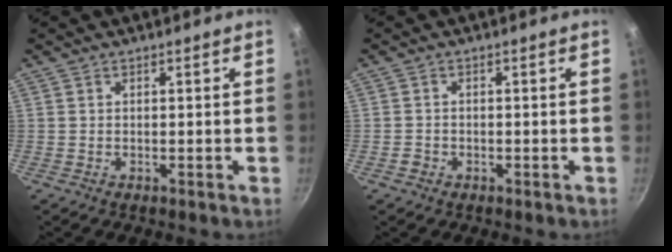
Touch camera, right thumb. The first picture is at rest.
{"total": 1.6, "force": [-0.8, 1.3, 0.5], "torque": [-0.005, 0.007, -0.012]}